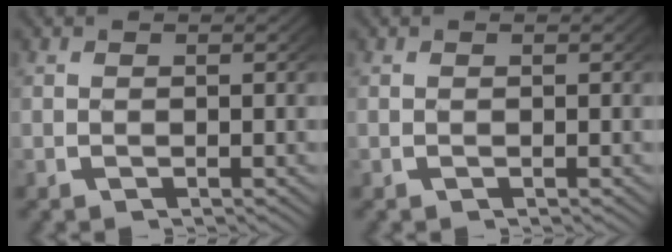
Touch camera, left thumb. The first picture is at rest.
{"total": 0.0}